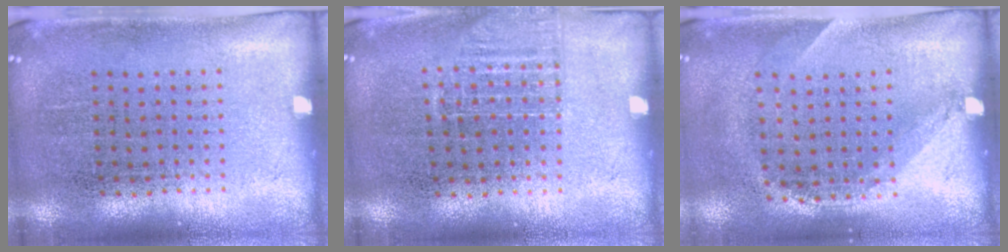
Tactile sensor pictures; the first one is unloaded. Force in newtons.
{"total": 1.1, "press": 0.9, "slide": 0.5}
{"total": 1.3, "press": 0.9, "slide": 0.9}